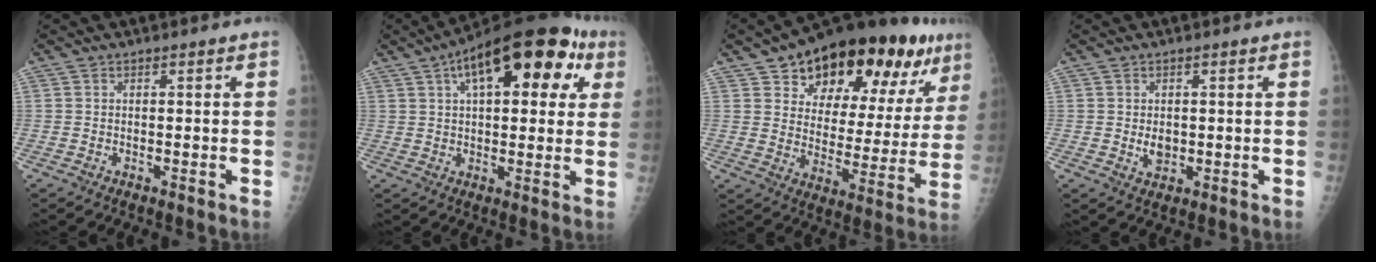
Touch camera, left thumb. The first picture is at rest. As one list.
[{"total": 22.0, "force": [8.9, 10.0, 17.5], "torque": [-0.233, 0.029, 0.127]}, {"total": 25.9, "force": [15.9, 11.8, 16.8], "torque": [-0.209, -0.039, 0.237]}, {"total": 3.2, "force": [0.0, 2.4, 2.1], "torque": [-0.021, -0.003, 0.007]}]